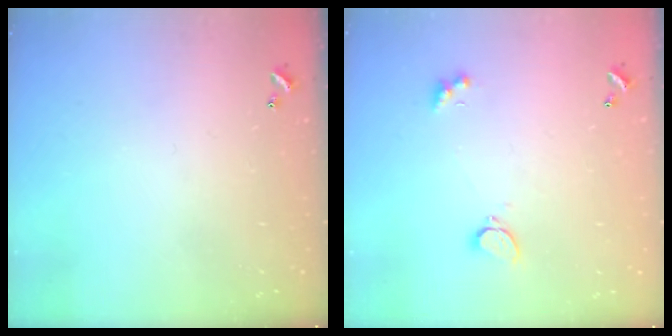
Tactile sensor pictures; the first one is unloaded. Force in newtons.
{"total": 2.2, "press": 2.1, "slide": 0.6}